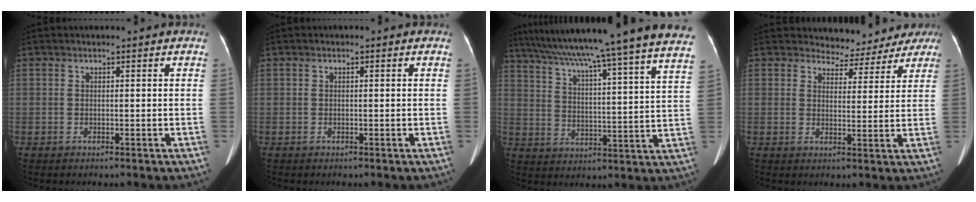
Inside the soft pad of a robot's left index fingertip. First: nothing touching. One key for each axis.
{"total": 0.0}
{"total": 30.8, "fx": 27.1, "fy": -1.4, "fz": 14.7, "tx": -0.245, "ty": -0.050, "tz": 0.353}
{"total": 7.8, "fx": 7.2, "fy": 3.0, "fz": -0.4, "tx": 0.022, "ty": 0.003, "tz": 0.072}